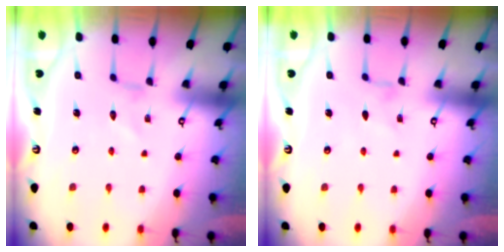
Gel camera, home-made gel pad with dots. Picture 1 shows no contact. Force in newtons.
{"total": 0.6, "press": 0.5, "slide": 0.3}